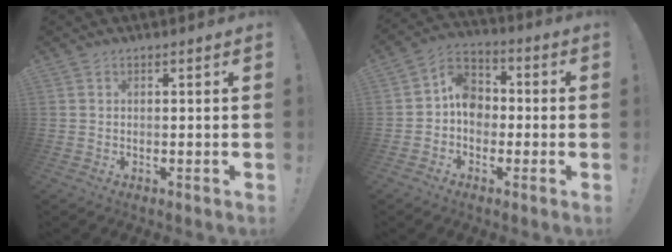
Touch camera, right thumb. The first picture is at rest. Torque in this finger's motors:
{"motor_torque": [0.07, 0.04, 0.52, -0.03, 0.03]}